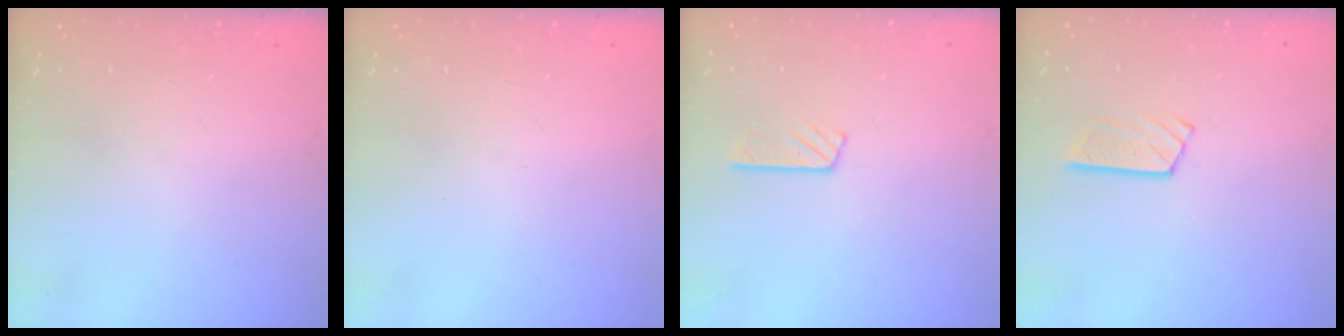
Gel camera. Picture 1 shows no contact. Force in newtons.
{"total": 0.0}
{"total": 3.6, "press": 3.5, "slide": 0.4}
{"total": 5.2, "press": 5.2, "slide": 0.3}